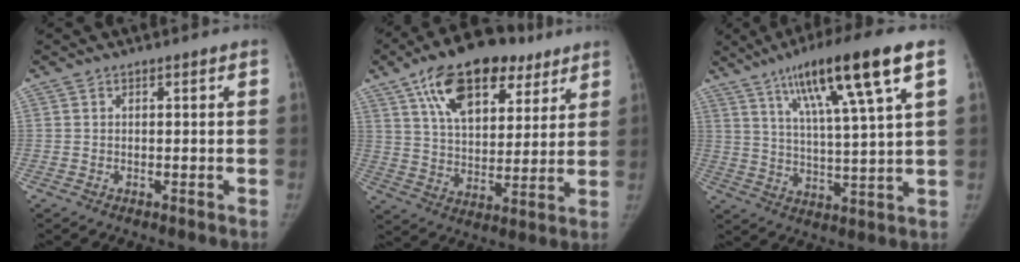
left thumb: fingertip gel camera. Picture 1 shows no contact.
{"total": 21.4, "force": [11.6, 11.5, 13.7], "torque": [-0.189, -0.016, 0.194]}
{"total": 17.4, "force": [8.8, 1.5, 14.9], "torque": [-0.247, -0.020, 0.147]}